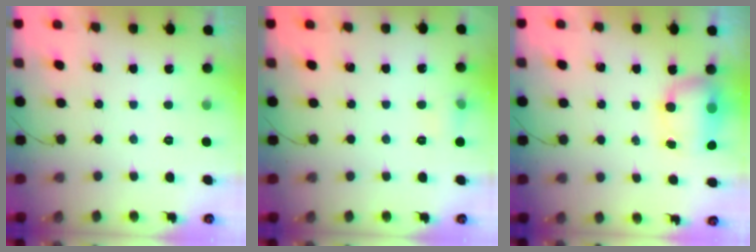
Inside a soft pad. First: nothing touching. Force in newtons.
{"total": 5.6, "press": 5.3, "slide": 1.8}
{"total": 7.5, "press": 7.3, "slide": 1.3}